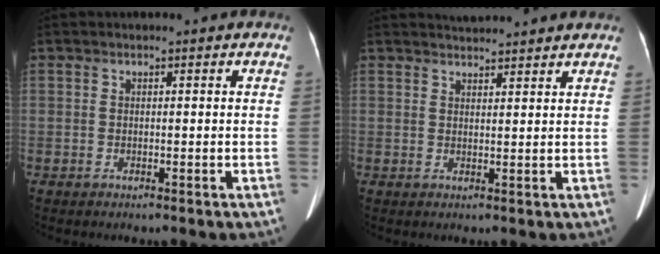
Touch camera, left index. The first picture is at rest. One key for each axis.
{"total": 5.0, "fx": 4.8, "fy": 0.1, "fz": 1.2, "tx": -0.019, "ty": 0.027, "tz": 0.061}